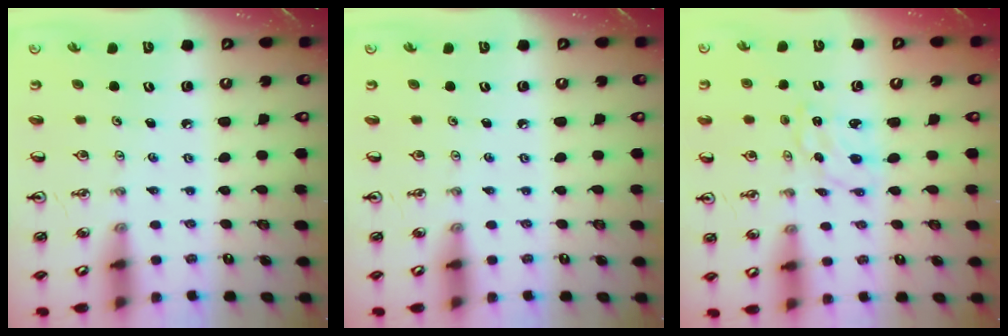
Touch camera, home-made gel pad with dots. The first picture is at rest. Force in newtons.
{"total": 0.0}
{"total": 1.6, "press": 1.6, "slide": 0.3}